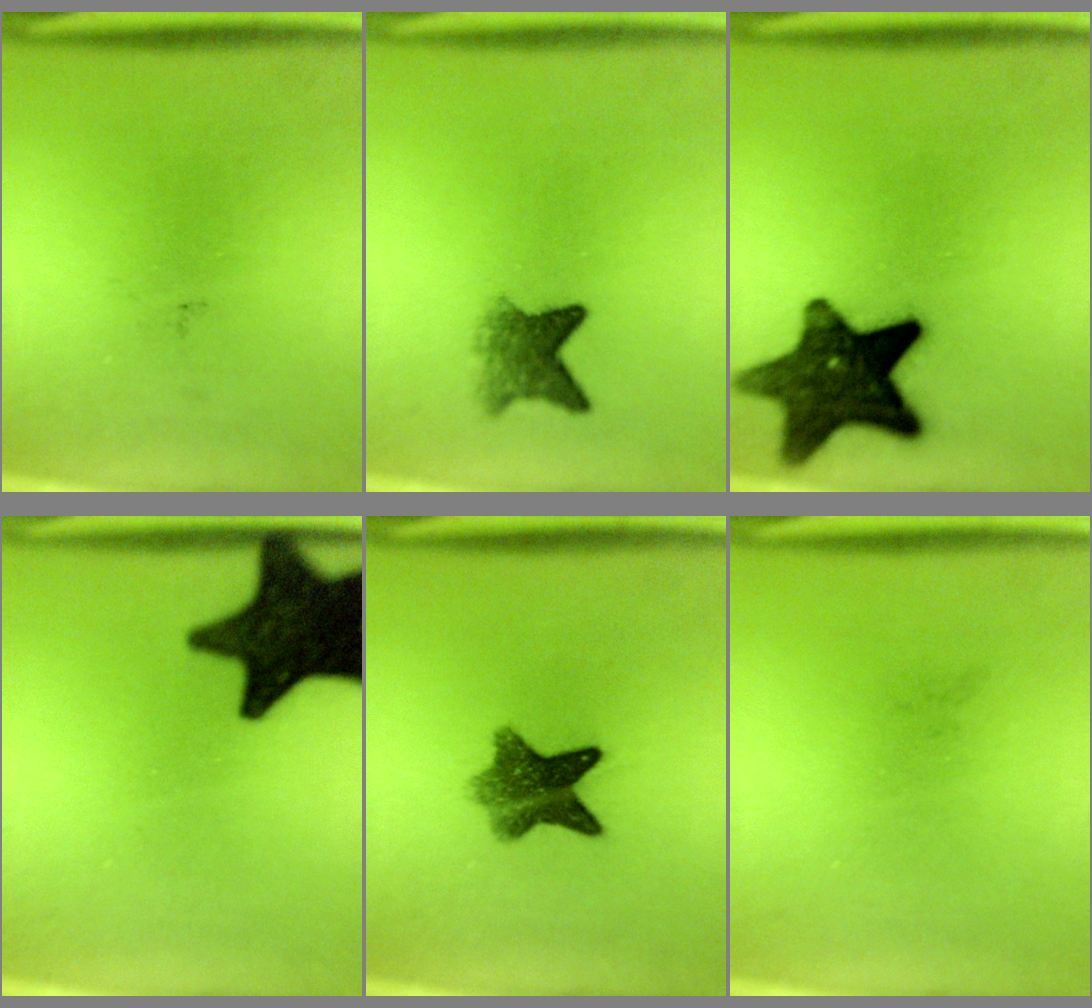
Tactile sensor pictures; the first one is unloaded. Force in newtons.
{"total": 4.4}
{"total": 14.3}
{"total": 18.5}
{"total": 8.0}
{"total": 0.0}